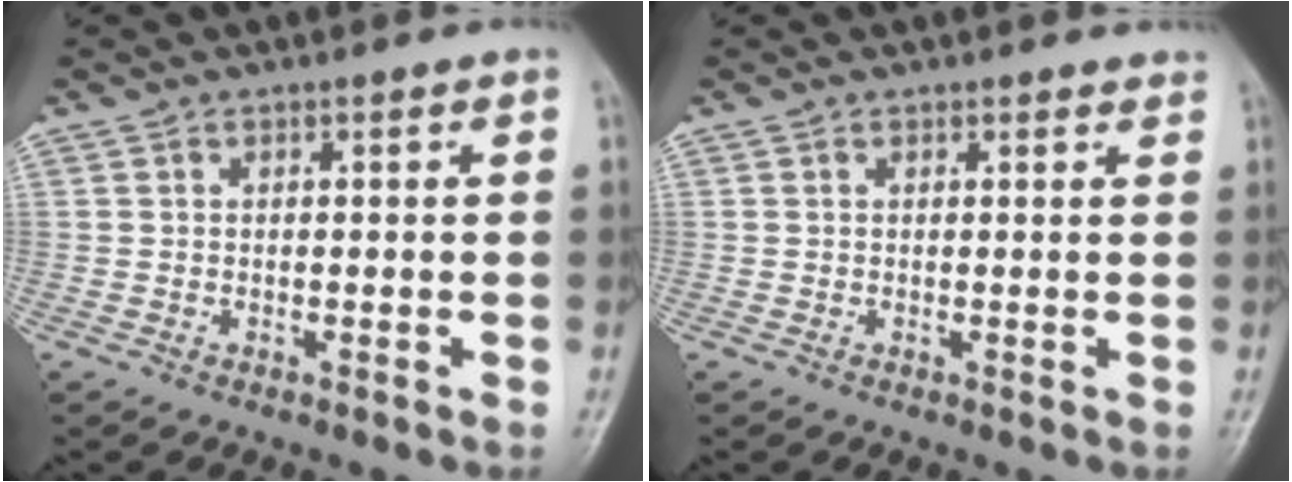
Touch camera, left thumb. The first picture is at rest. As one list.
[{"total": 1.4, "force": [1.2, 0.6, 0.4], "torque": [0.004, -0.002, 0.011]}]